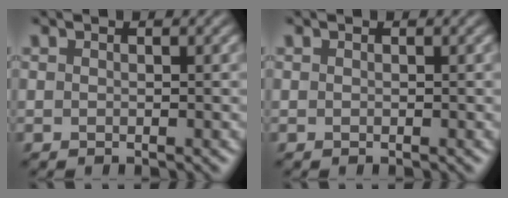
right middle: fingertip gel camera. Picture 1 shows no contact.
{"total": 0.0}